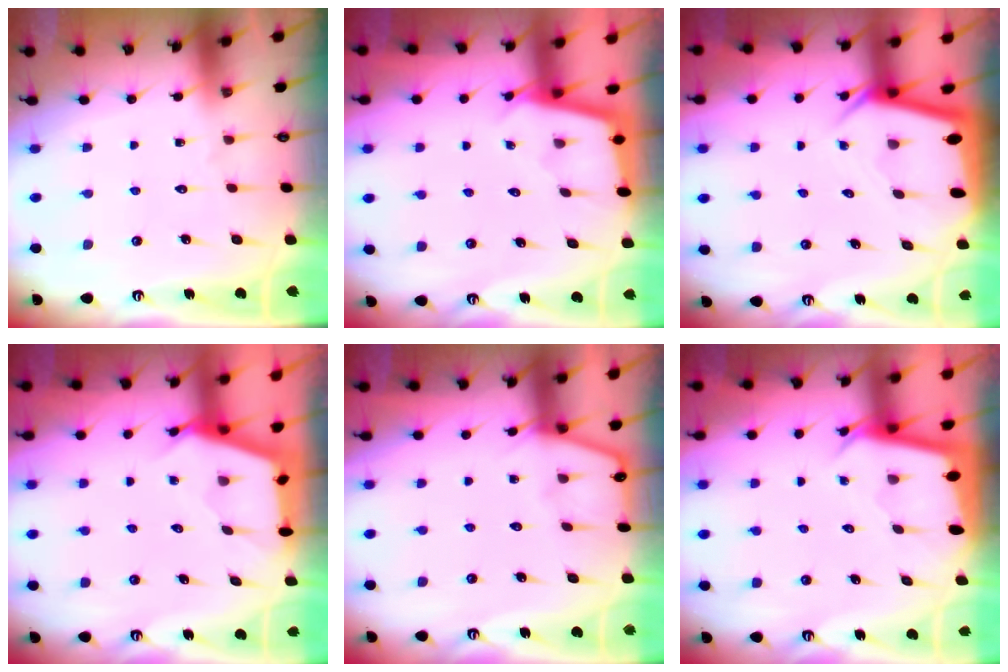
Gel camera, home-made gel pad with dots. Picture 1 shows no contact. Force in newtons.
{"total": 2.5, "press": 2.5, "slide": 0.2}
{"total": 3.3, "press": 3.3, "slide": 0.3}
{"total": 2.6, "press": 2.6, "slide": 0.3}
{"total": 2.7, "press": 2.6, "slide": 0.4}
{"total": 2.5, "press": 2.5, "slide": 0.0}